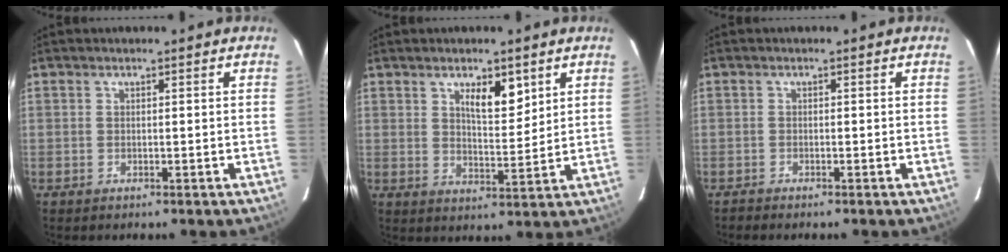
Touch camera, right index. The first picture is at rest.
{"total": 5.8, "force": [3.2, 2.0, 4.4], "torque": [-0.074, -0.003, 0.056]}
{"total": 1.3, "force": [-1.2, 0.0, 0.5], "torque": [-0.009, -0.001, -0.017]}